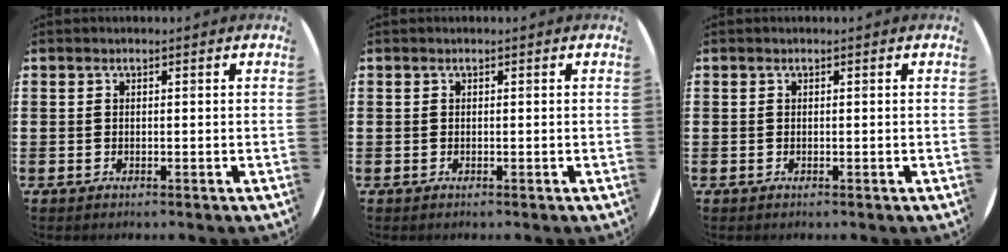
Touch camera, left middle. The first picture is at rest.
{"total": 0.0}
{"total": 0.0}